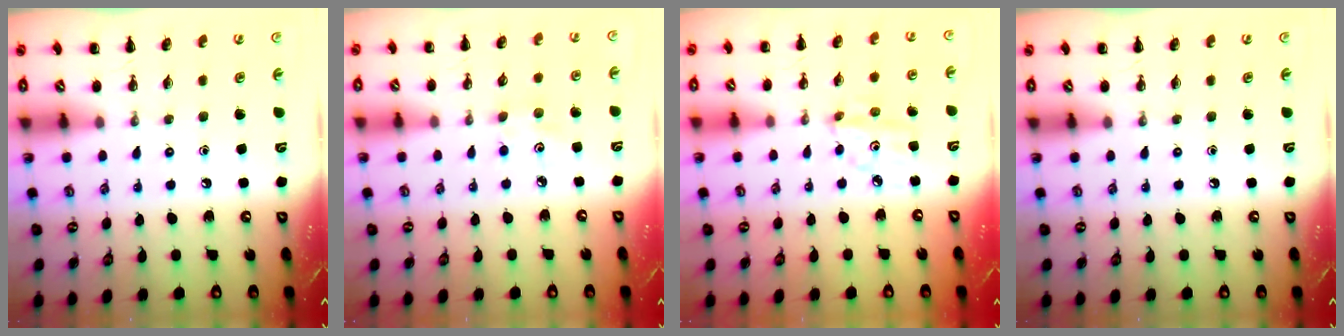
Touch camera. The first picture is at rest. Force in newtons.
{"total": 2.7, "press": 2.6, "slide": 0.8}
{"total": 6.5, "press": 6.4, "slide": 1.0}
{"total": 0.0}